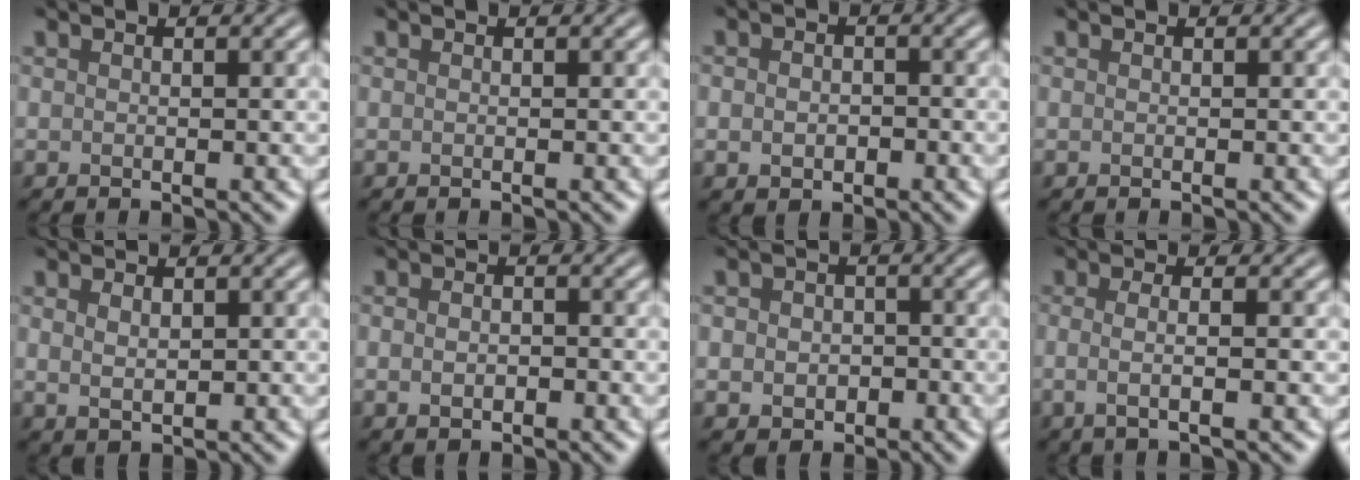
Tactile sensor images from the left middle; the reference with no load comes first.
{"total": 0.0}
{"total": 2.0, "force": [-0.4, 1.5, 1.2], "torque": [-0.015, -0.004, -0.006]}
{"total": 0.0}
{"total": 1.6, "force": [0.5, 1.0, 1.2], "torque": [-0.023, -0.003, 0.012]}
{"total": 1.8, "force": [-0.4, 1.2, 1.2], "torque": [-0.019, 0.000, -0.007]}
{"total": 3.0, "force": [-0.4, 2.6, 1.5], "torque": [-0.007, -0.006, -0.015]}
{"total": 2.8, "force": [-0.3, 1.0, 2.6], "torque": [-0.038, -0.002, -0.014]}